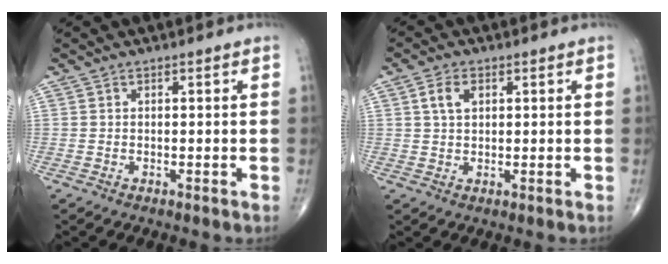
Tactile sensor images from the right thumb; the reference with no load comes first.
{"total": 3.7, "force": [1.2, 2.3, 2.6], "torque": [-0.048, 0.001, 0.022]}